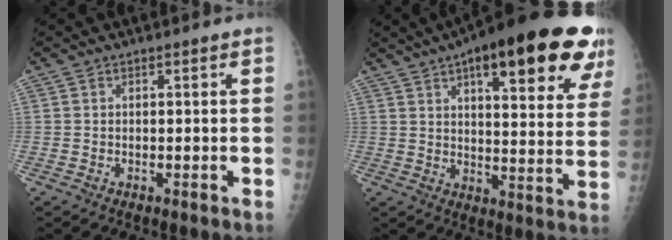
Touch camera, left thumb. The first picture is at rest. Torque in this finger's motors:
{"motor_torque": [0.76, 0.69, 1.75, -1.02, 0.16]}